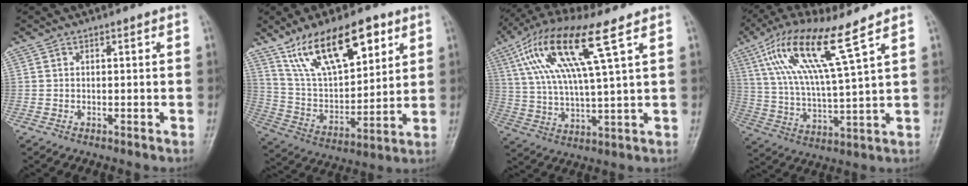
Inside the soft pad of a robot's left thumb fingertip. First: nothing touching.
{"total": 18.9, "force": [10.9, 8.2, 13.1], "torque": [-0.183, -0.037, 0.206]}
{"total": 16.7, "force": [7.1, 3.0, 14.8], "torque": [-0.310, -0.002, 0.134]}
{"total": 14.9, "force": [8.1, 1.5, 12.4], "torque": [-0.252, -0.024, 0.160]}